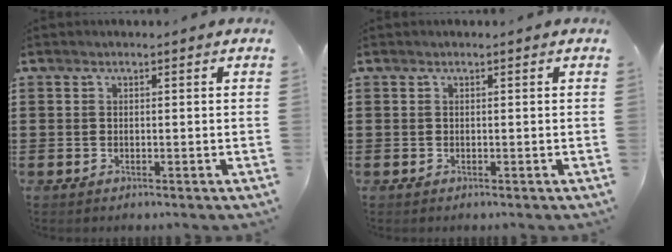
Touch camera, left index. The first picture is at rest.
{"total": 0.0}